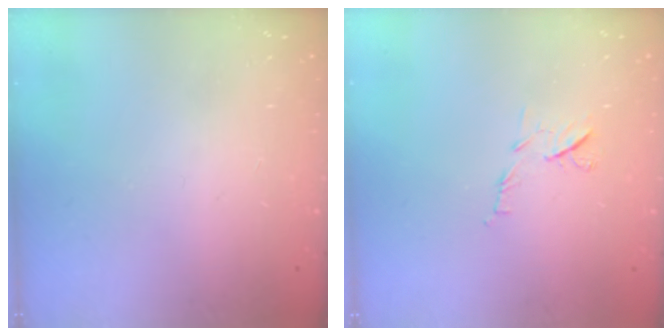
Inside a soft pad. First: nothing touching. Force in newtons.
{"total": 6.2, "press": 6.2, "slide": 0.7}